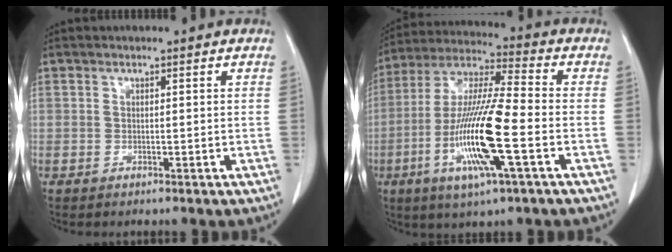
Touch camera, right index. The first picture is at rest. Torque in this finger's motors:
{"motor_torque": [1.96, -0.18, 0.62, 0.21]}